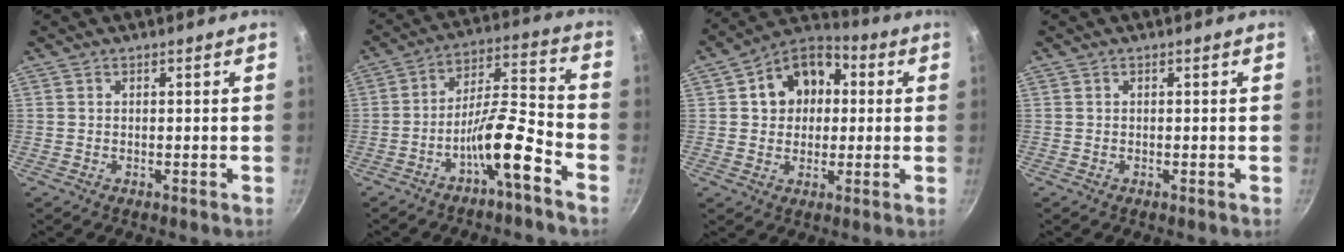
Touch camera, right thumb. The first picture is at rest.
{"total": 11.3, "force": [-6.3, 2.2, 9.2], "torque": [-0.156, 0.054, -0.109]}
{"total": 12.7, "force": [2.3, 10.0, 7.5], "torque": [-0.079, 0.021, 0.019]}
{"total": 0.0}